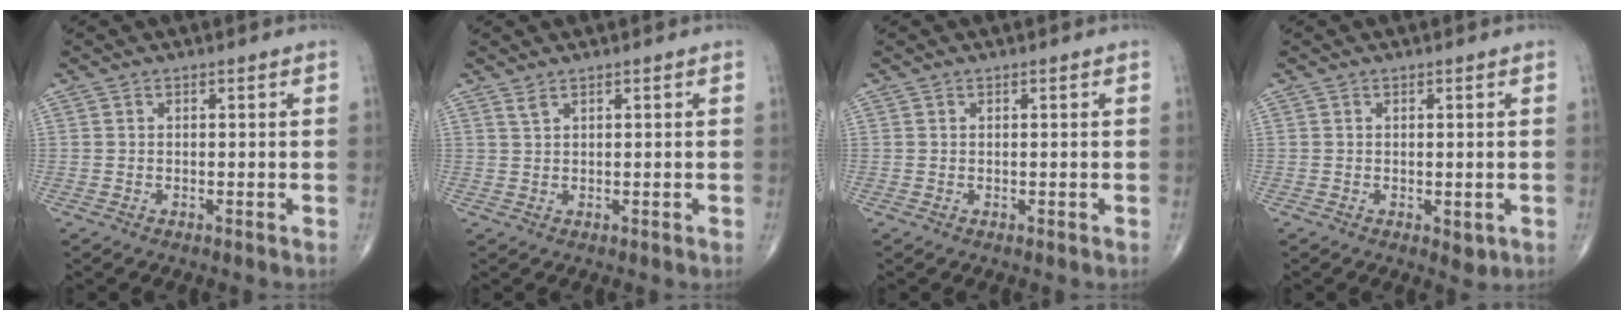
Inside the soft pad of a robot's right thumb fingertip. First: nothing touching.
{"total": 1.1, "force": [0.9, 0.1, 0.7], "torque": [-0.016, 0.001, 0.021]}
{"total": 0.0}
{"total": 1.9, "force": [-0.4, 1.0, 1.5], "torque": [-0.014, -0.003, -0.003]}